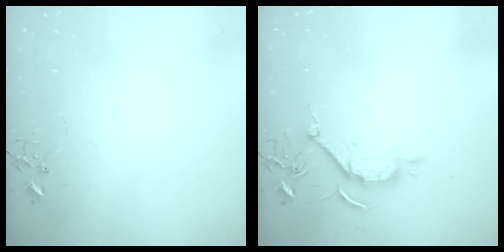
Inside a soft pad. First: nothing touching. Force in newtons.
{"total": 7.9, "press": 7.9, "slide": 0.9}